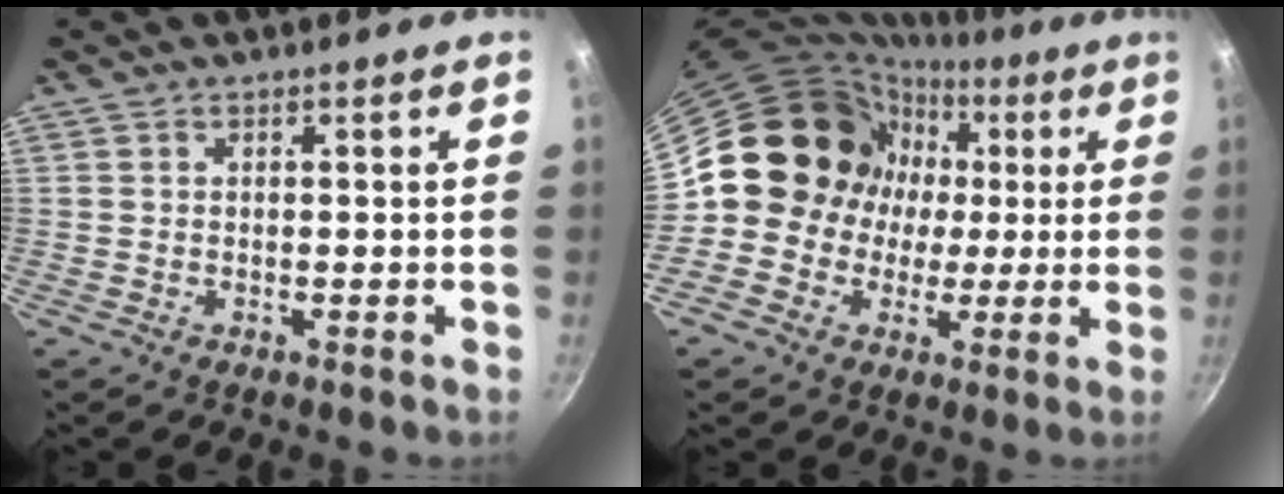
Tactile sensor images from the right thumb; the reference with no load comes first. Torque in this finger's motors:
{"motor_torque": [1.97, 3.04, 0.96, -1.11, 0.21]}